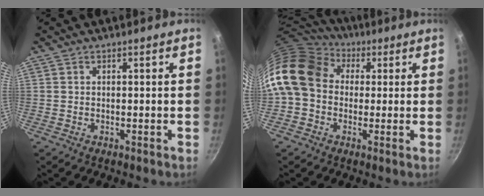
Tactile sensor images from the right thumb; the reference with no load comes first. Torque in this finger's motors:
{"motor_torque": [1.60, 2.70, 0.91, -0.87, 0.21]}